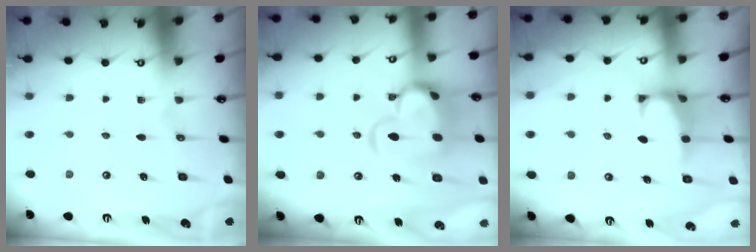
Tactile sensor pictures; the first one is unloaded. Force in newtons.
{"total": 9.5, "press": 9.3, "slide": 1.9}
{"total": 1.6, "press": 1.5, "slide": 0.6}